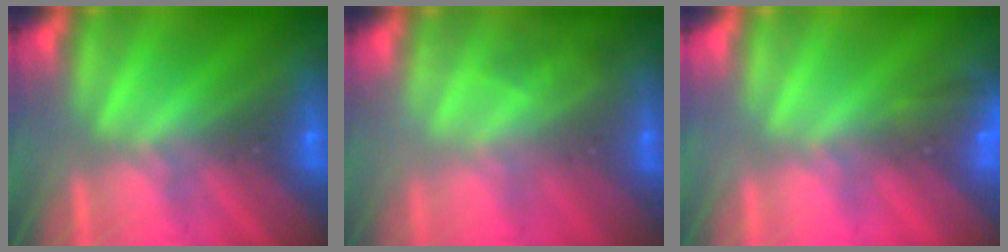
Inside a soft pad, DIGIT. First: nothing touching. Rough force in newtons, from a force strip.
{"total": 2.6}
{"total": 4.6}